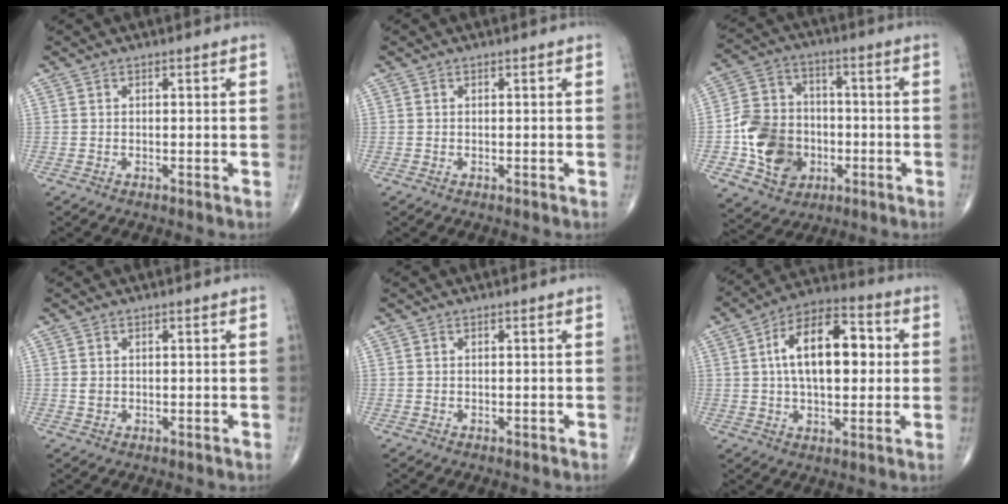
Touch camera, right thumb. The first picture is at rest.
{"total": 0.0}
{"total": 15.0, "force": [-3.7, 12.1, 8.1], "torque": [-0.104, 0.022, -0.063]}
{"total": 1.0, "force": [0.1, 0.8, 0.6], "torque": [-0.008, -0.002, 0.005]}
{"total": 0.0}
{"total": 16.3, "force": [2.2, 8.6, 13.6], "torque": [-0.203, 0.022, 0.030]}